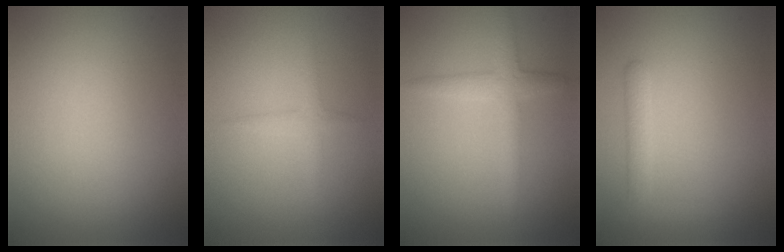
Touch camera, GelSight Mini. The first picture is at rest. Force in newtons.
{"total": 1.2, "press": 1.2, "slide": 0.0}
{"total": 2.6, "press": 2.6, "slide": 0.1}
{"total": 1.9, "press": 1.9, "slide": 0.1}